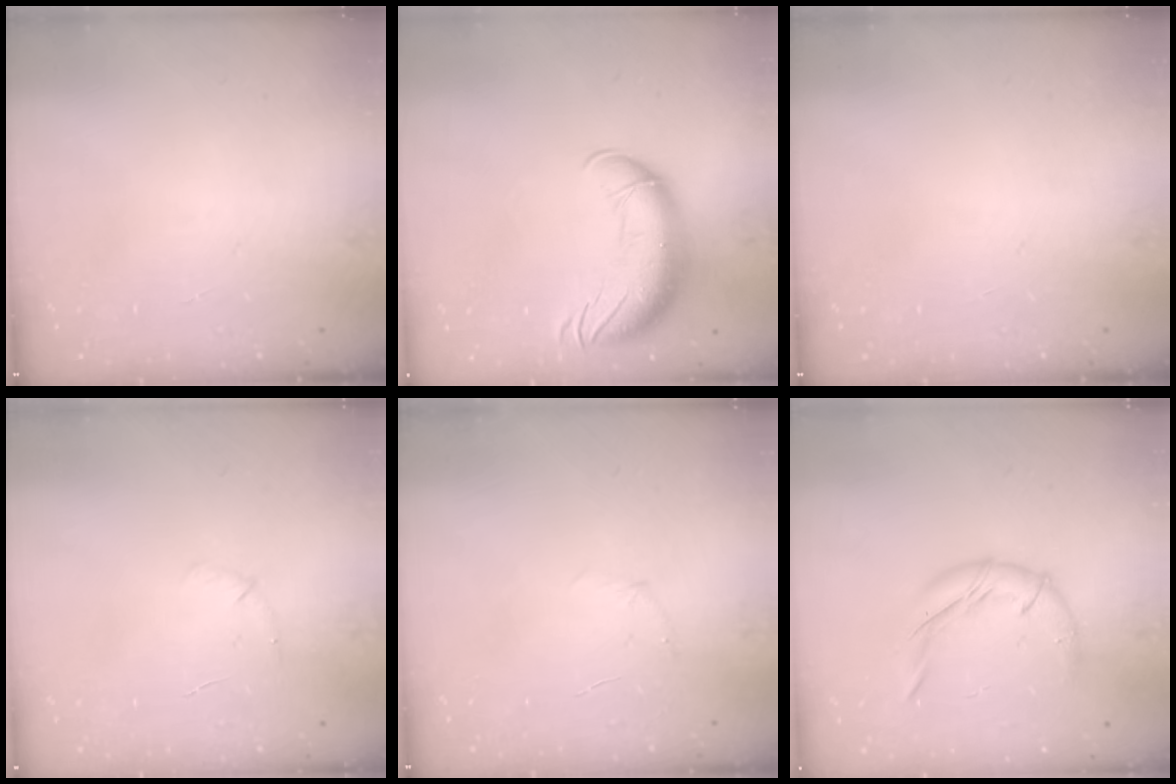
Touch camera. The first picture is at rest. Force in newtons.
{"total": 15.8, "press": 15.4, "slide": 3.6}
{"total": 0.0}
{"total": 3.3, "press": 3.2, "slide": 0.9}
{"total": 4.0, "press": 3.8, "slide": 1.1}
{"total": 10.4, "press": 10.4, "slide": 0.5}